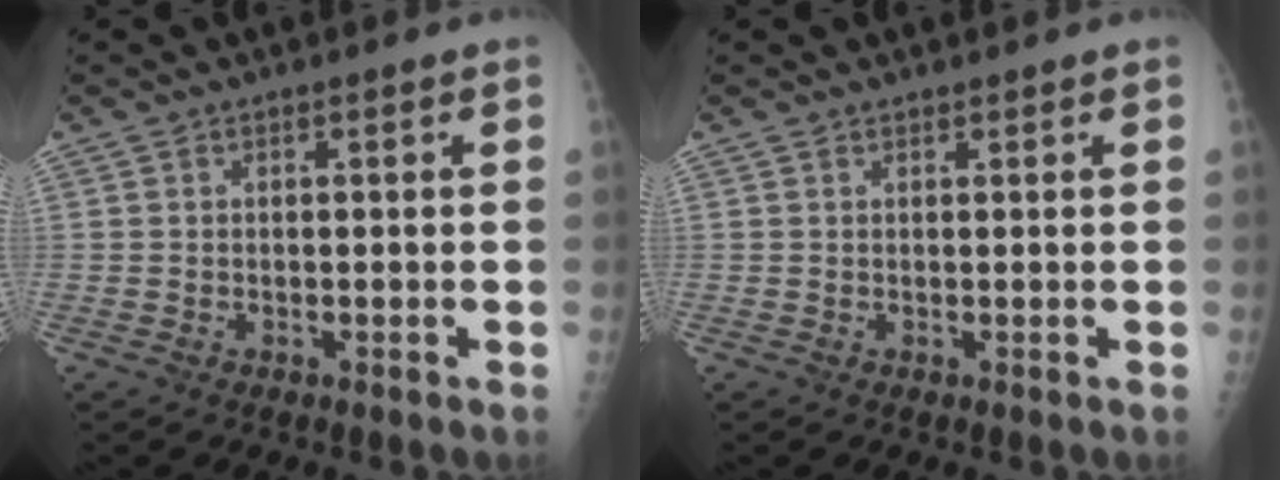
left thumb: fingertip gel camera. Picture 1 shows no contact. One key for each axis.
{"total": 0.5, "fx": 0.5, "fy": 0.1, "fz": 0.0, "tx": -0.001, "ty": -0.003, "tz": 0.008}